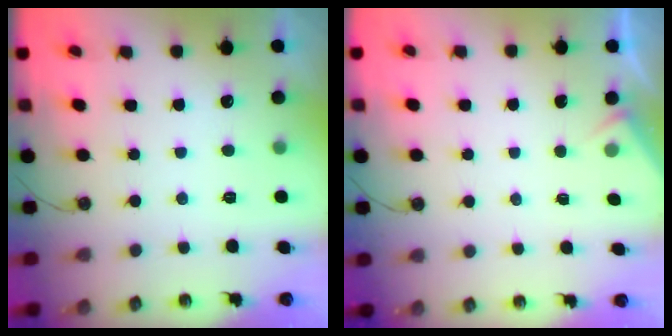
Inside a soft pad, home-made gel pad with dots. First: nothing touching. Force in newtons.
{"total": 2.8, "press": 2.7, "slide": 0.4}